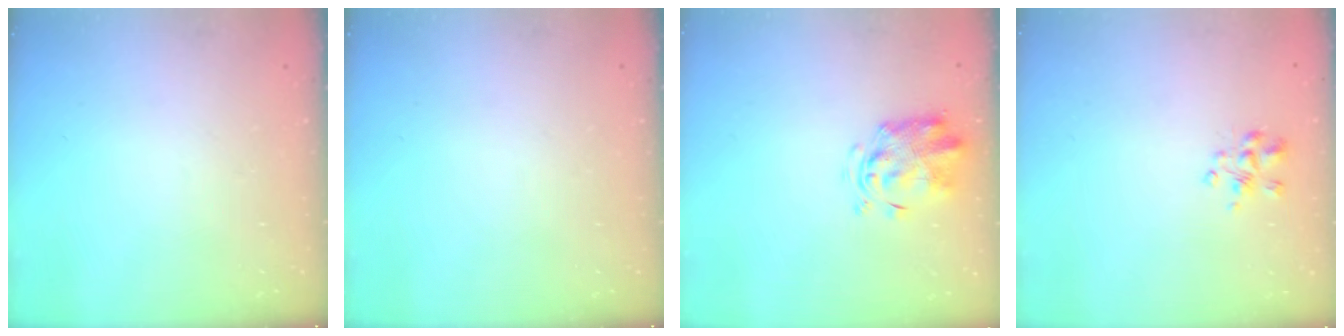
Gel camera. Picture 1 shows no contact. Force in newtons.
{"total": 0.0}
{"total": 3.4, "press": 3.4, "slide": 0.4}
{"total": 3.2, "press": 3.2, "slide": 0.4}